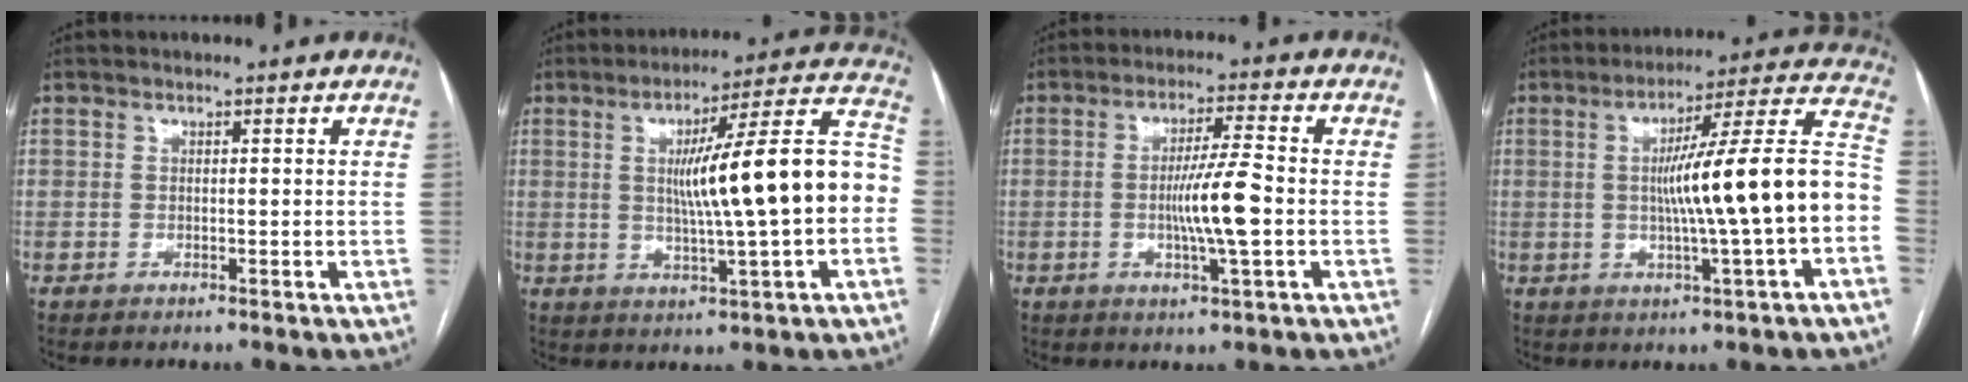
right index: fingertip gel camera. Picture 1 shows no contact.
{"total": 17.9, "force": [-0.2, 0.5, 17.9], "torque": [-0.259, 0.027, -0.005]}
{"total": 7.9, "force": [-1.2, -0.1, 7.8], "torque": [-0.143, -0.004, -0.023]}
{"total": 17.5, "force": [-1.9, -0.5, 17.4], "torque": [-0.250, 0.025, -0.032]}